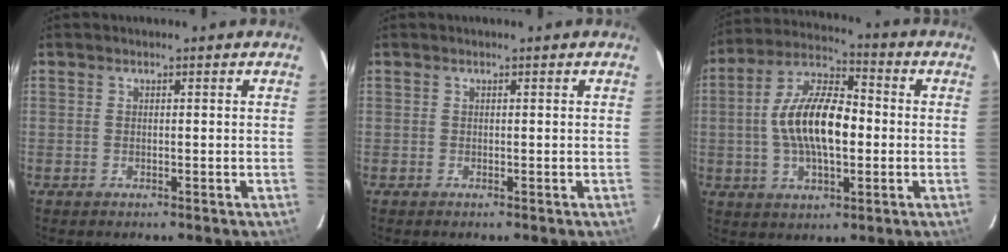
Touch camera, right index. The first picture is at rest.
{"total": 0.0}
{"total": 14.6, "force": [-0.8, 6.6, 13.0], "torque": [-0.248, 0.016, -0.018]}